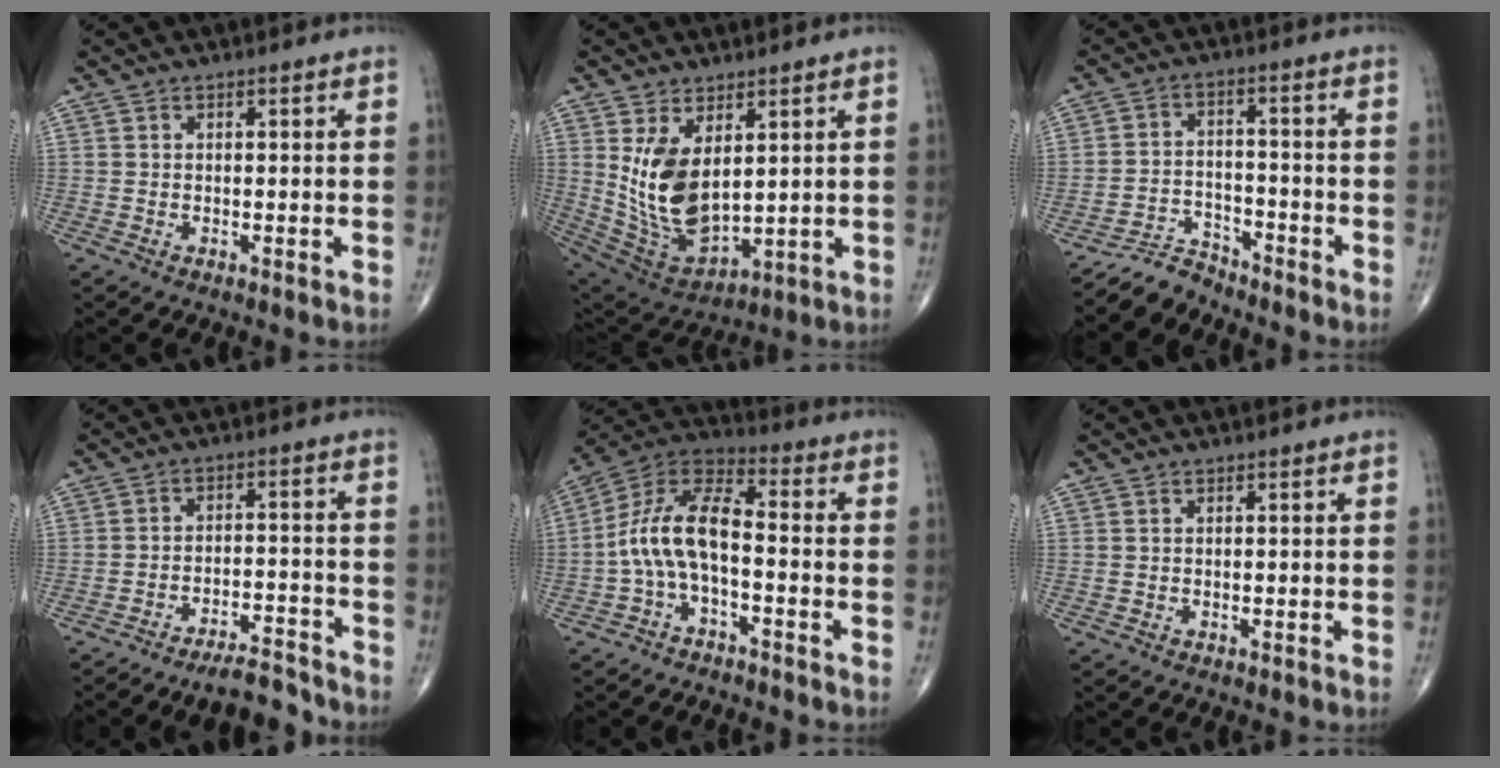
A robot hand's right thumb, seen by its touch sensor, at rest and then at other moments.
{"total": 13.4, "force": [3.3, 7.2, 10.8], "torque": [-0.189, -0.026, 0.088]}
{"total": 5.1, "force": [-4.9, 1.4, -0.6], "torque": [0.019, 0.040, -0.092]}
{"total": 6.9, "force": [-6.4, 1.7, 2.0], "torque": [-0.028, 0.057, -0.104]}
{"total": 11.3, "force": [-2.6, 5.1, 9.7], "torque": [-0.190, 0.057, -0.059]}
{"total": 0.0}